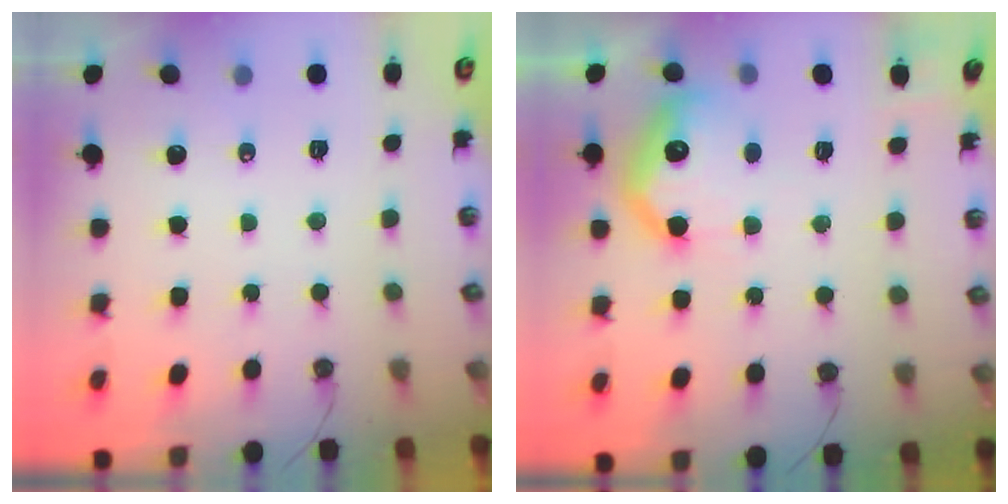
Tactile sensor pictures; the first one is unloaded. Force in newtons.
{"total": 13.9, "press": 13.9, "slide": 1.0}